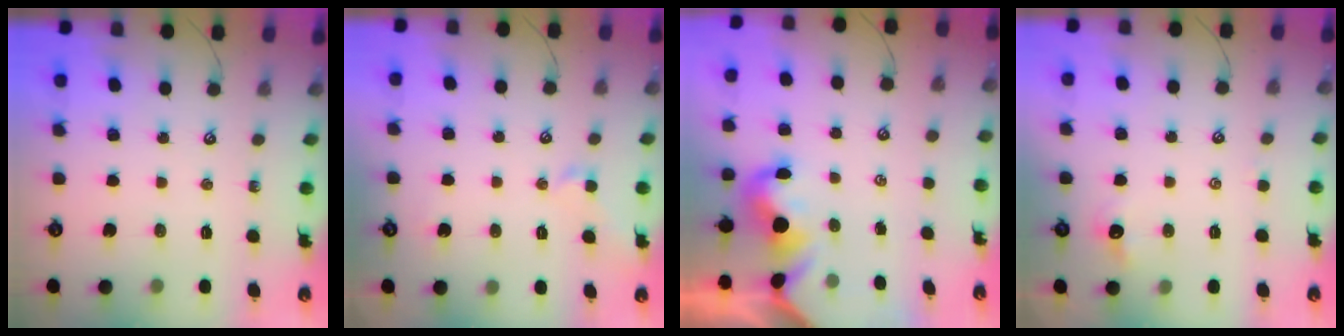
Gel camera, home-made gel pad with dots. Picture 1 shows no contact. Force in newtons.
{"total": 2.1, "press": 2.0, "slide": 0.6}
{"total": 1.4, "press": 1.3, "slide": 0.5}
{"total": 0.7, "press": 0.2, "slide": 0.7}